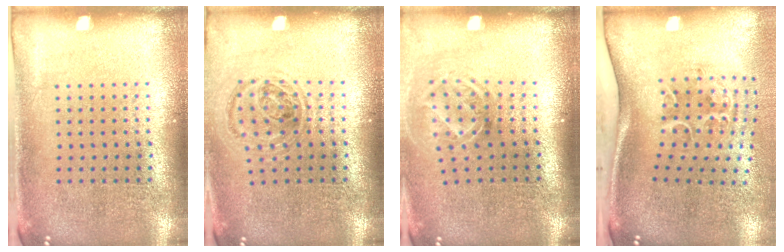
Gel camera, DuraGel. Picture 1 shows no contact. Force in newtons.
{"total": 0.9, "press": 0.9, "slide": 0.2}
{"total": 1.8, "press": 1.3, "slide": 1.3}
{"total": 2.2, "press": 1.4, "slide": 1.7}